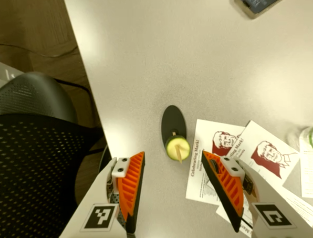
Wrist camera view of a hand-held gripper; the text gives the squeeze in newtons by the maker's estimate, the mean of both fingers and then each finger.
{"total": 1.2, "left": 2.2, "right": 0.3}